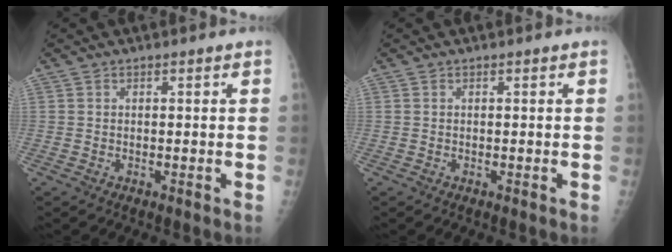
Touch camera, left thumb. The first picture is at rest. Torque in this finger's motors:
{"motor_torque": [-0.01, 0.07, -0.06, -0.07, 0.00]}